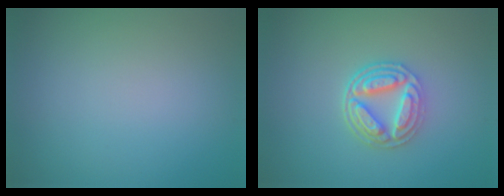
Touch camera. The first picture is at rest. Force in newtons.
{"total": 4.5, "press": 3.7, "slide": 2.6}